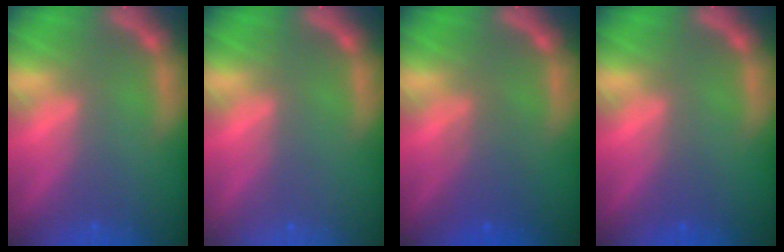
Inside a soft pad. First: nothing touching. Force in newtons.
{"total": 0.0}
{"total": 3.1}
{"total": 0.9}